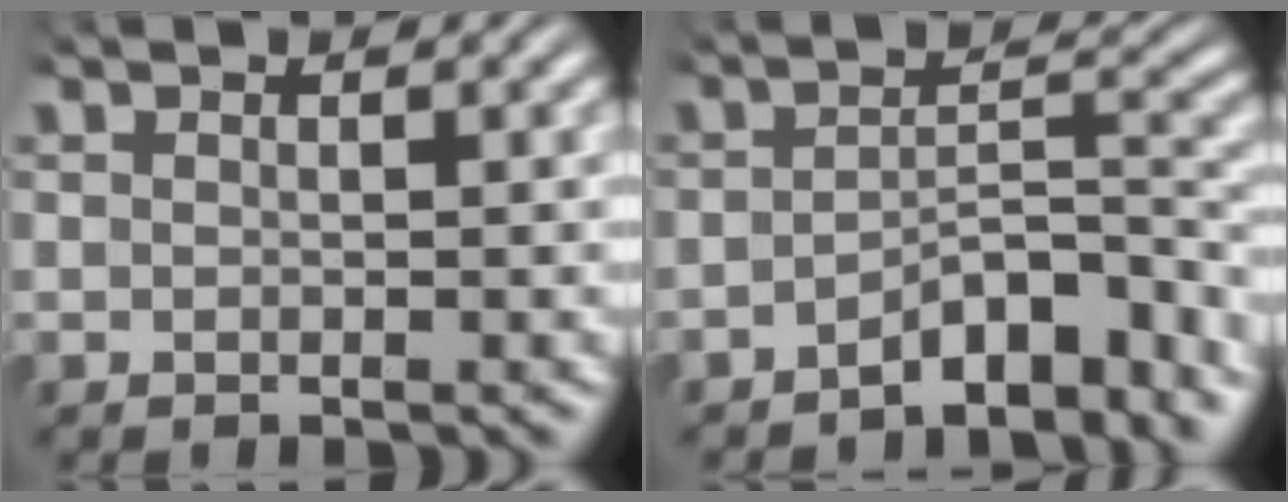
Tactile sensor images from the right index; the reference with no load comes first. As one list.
[{"total": 5.3, "force": [-4.1, 1.0, 3.2], "torque": [-0.036, -0.009, -0.062]}]